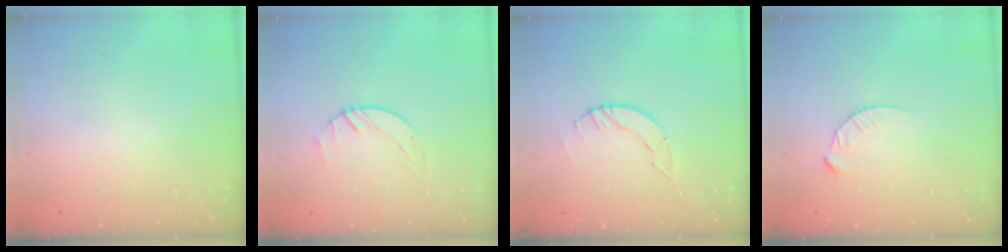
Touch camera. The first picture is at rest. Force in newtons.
{"total": 1.4, "press": 1.4, "slide": 0.2}
{"total": 5.5, "press": 5.5, "slide": 0.2}
{"total": 4.3, "press": 4.3, "slide": 0.4}